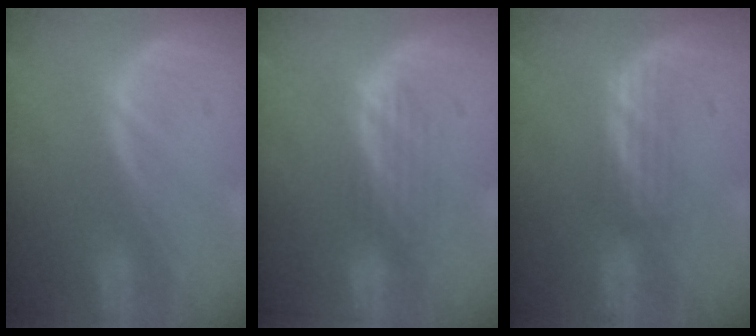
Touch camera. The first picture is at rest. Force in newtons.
{"total": 3.8, "press": 3.2, "slide": 1.9}
{"total": 2.4, "press": 2.3, "slide": 0.6}